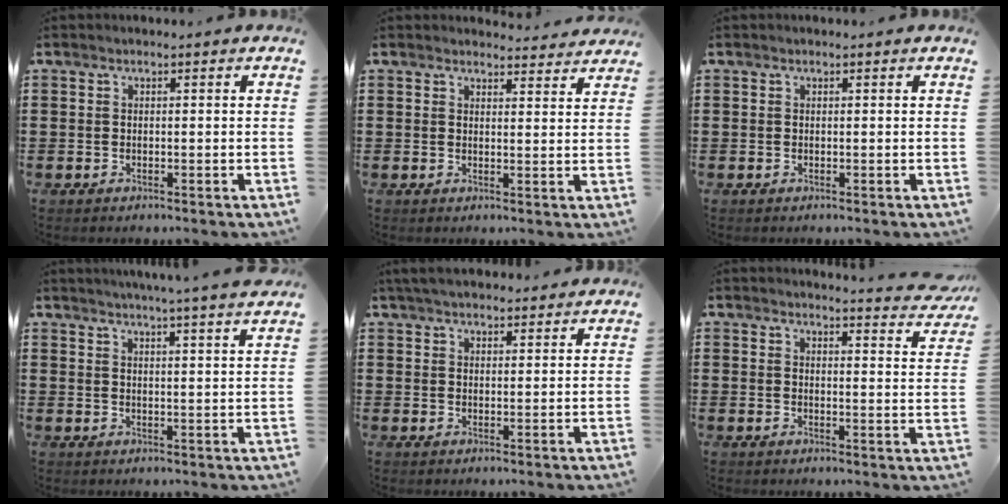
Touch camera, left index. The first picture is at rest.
{"total": 2.7, "force": [2.7, 0.4, 0.2], "torque": [-0.005, -0.013, 0.048]}
{"total": 0.0}
{"total": 3.9, "force": [3.6, -1.1, 1.1], "torque": [-0.033, -0.018, 0.061]}
{"total": 3.8, "force": [3.7, 0.6, 1.1], "torque": [-0.030, -0.002, 0.070]}
{"total": 3.7, "force": [3.6, -0.3, 0.9], "torque": [-0.017, -0.025, 0.061]}